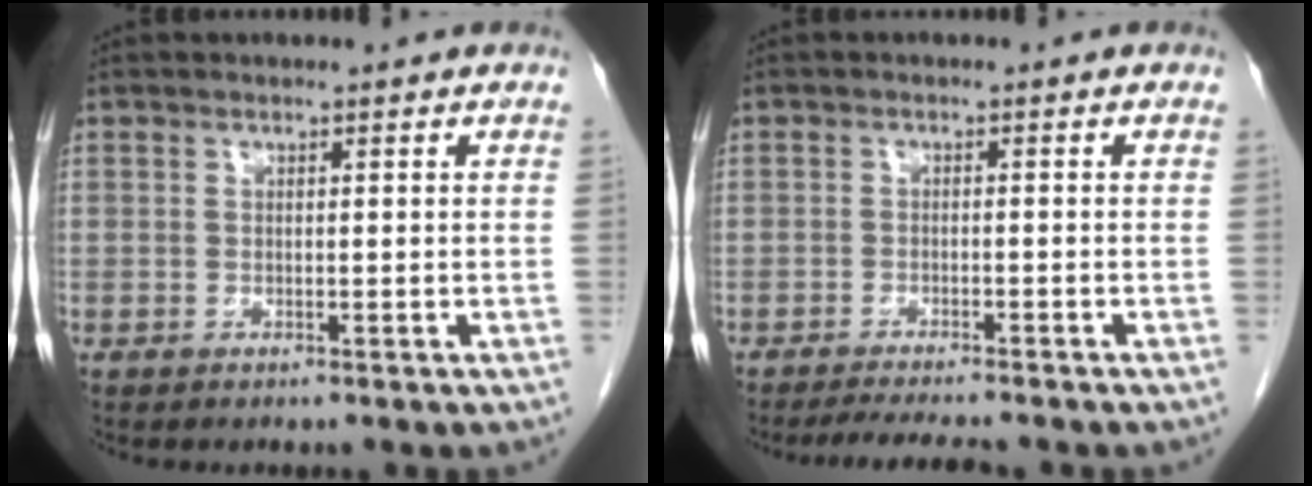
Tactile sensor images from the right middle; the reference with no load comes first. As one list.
[{"total": 6.0, "force": [-5.3, 0.4, 2.7], "torque": [-0.037, -0.015, -0.083]}]